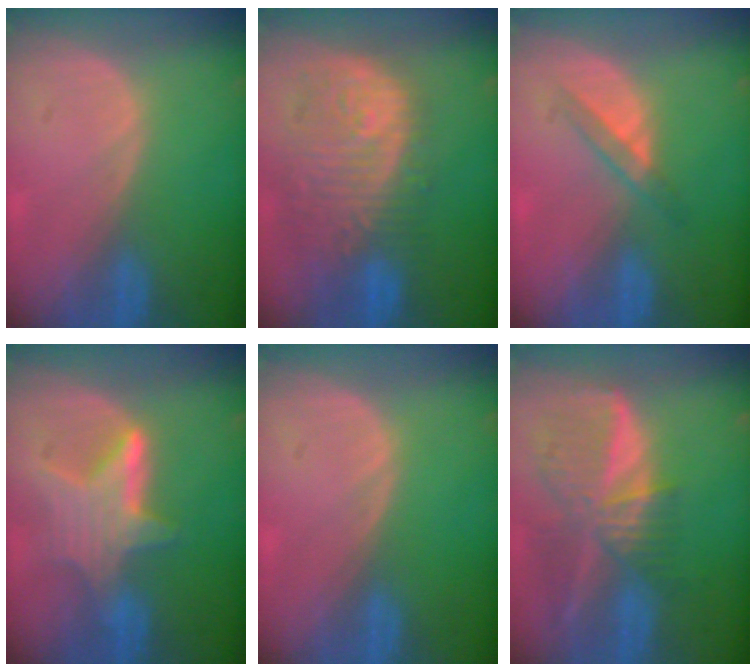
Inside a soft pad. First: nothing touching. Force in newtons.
{"total": 12.0, "press": 10.7, "slide": 5.5}
{"total": 2.9, "press": 2.8, "slide": 1.0}
{"total": 6.5, "press": 6.4, "slide": 1.0}
{"total": 0.0}
{"total": 9.3, "press": 8.1, "slide": 4.7}